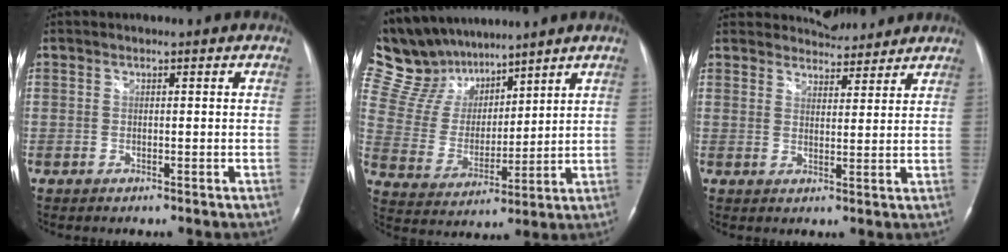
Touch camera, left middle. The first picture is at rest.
{"total": 14.4, "force": [12.5, 5.8, 4.3], "torque": [-0.095, 0.030, 0.243]}
{"total": 7.5, "force": [7.1, 2.0, 1.0], "torque": [-0.013, 0.013, 0.099]}